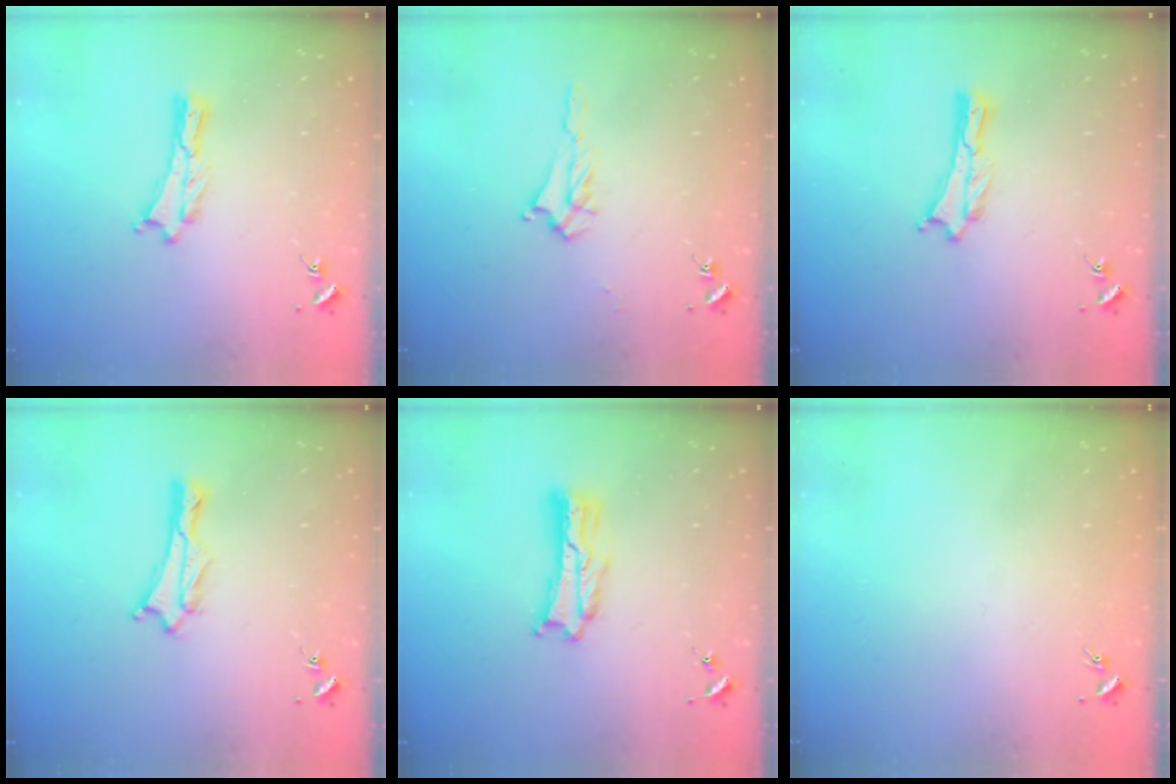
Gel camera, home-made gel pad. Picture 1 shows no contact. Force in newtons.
{"total": 2.4, "press": 2.4, "slide": 0.4}
{"total": 0.0}
{"total": 1.9, "press": 1.9, "slide": 0.1}
{"total": 2.8, "press": 2.7, "slide": 0.4}
{"total": 0.0}